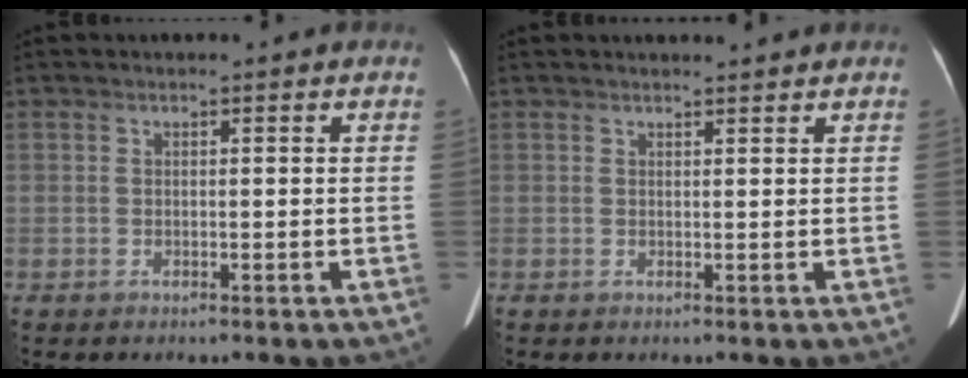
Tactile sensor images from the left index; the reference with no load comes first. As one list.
[{"total": 3.9, "force": [3.8, 0.2, 1.1], "torque": [-0.010, 0.001, 0.042]}]